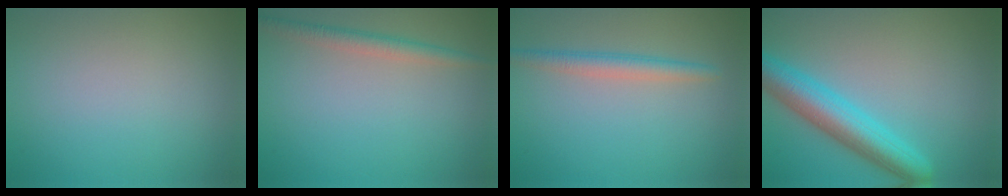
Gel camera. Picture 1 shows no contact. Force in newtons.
{"total": 2.1, "press": 2.1, "slide": 0.0}
{"total": 2.3, "press": 2.3, "slide": 0.1}
{"total": 5.8, "press": 5.8, "slide": 0.1}